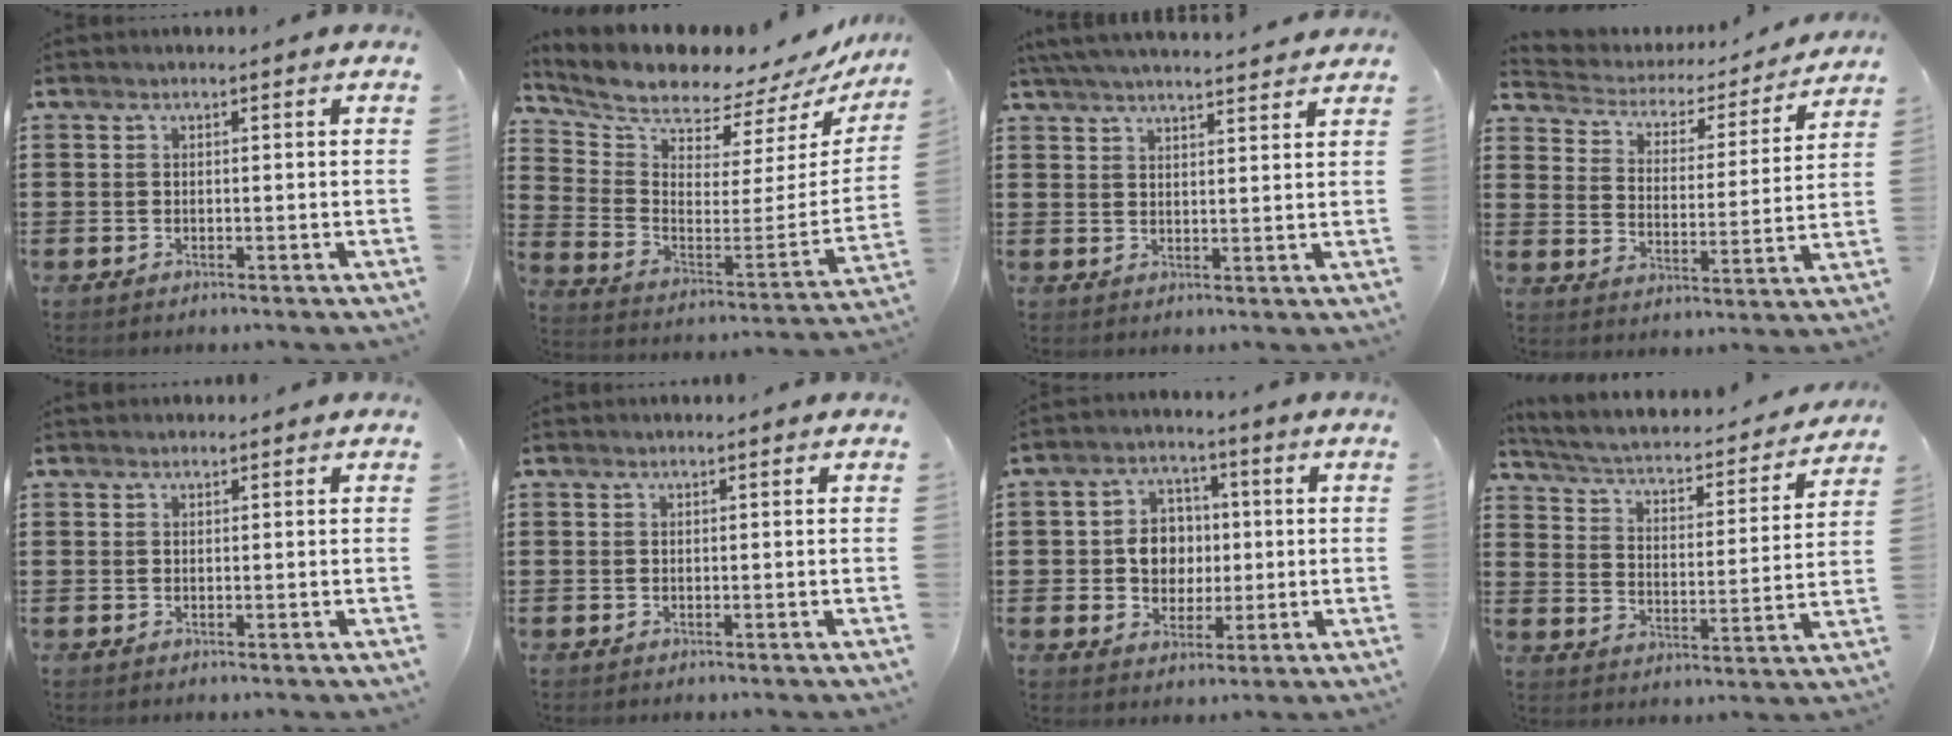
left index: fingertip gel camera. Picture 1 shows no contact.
{"total": 7.7, "force": [7.4, 1.3, 1.4], "torque": [-0.068, -0.079, 0.124]}
{"total": 4.3, "force": [4.2, -0.2, 1.1], "torque": [-0.035, -0.016, 0.074]}
{"total": 3.0, "force": [2.6, 1.3, 0.4], "torque": [-0.031, -0.022, 0.035]}
{"total": 0.7, "force": [0.7, 0.2, 0.1], "torque": [-0.003, 0.001, 0.014]}
{"total": 0.0}
{"total": 6.9, "force": [0.2, 6.0, 3.3], "torque": [-0.076, 0.019, 0.000]}
{"total": 2.8, "force": [2.3, 0.7, 1.5], "torque": [-0.046, -0.027, 0.027]}